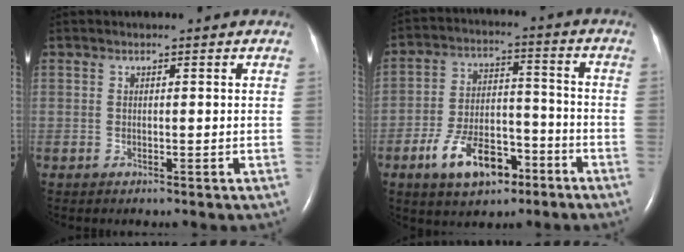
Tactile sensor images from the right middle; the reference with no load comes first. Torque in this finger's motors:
{"motor_torque": [1.28, -0.86, 0.27, 0.14]}